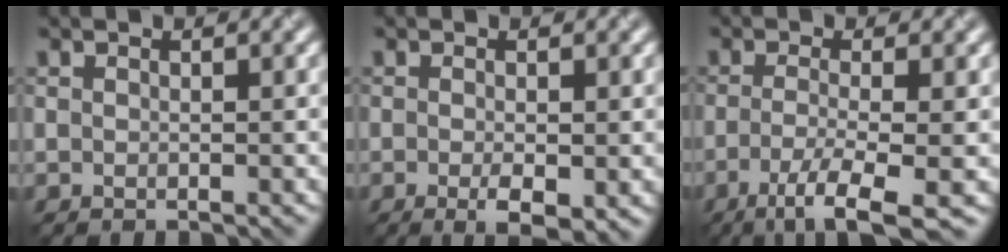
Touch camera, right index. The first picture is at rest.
{"total": 2.8, "force": [-0.9, 0.8, 2.5], "torque": [-0.041, -0.009, -0.011]}
{"total": 5.4, "force": [-2.5, 1.1, 4.7], "torque": [-0.082, -0.007, -0.050]}